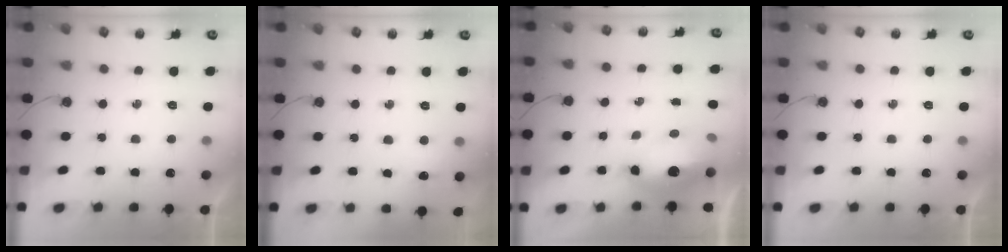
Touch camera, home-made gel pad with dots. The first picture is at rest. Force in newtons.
{"total": 5.8, "press": 5.8, "slide": 0.8}
{"total": 12.7, "press": 12.6, "slide": 1.4}
{"total": 0.0}